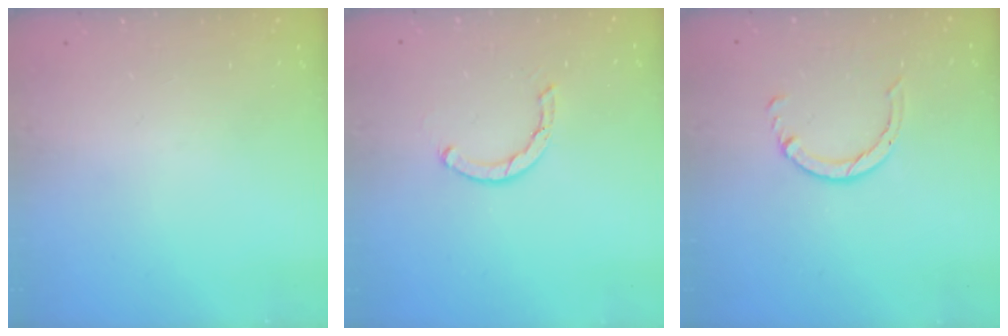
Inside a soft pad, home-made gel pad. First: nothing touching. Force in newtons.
{"total": 2.5, "press": 2.5, "slide": 0.1}
{"total": 4.7, "press": 4.7, "slide": 0.4}